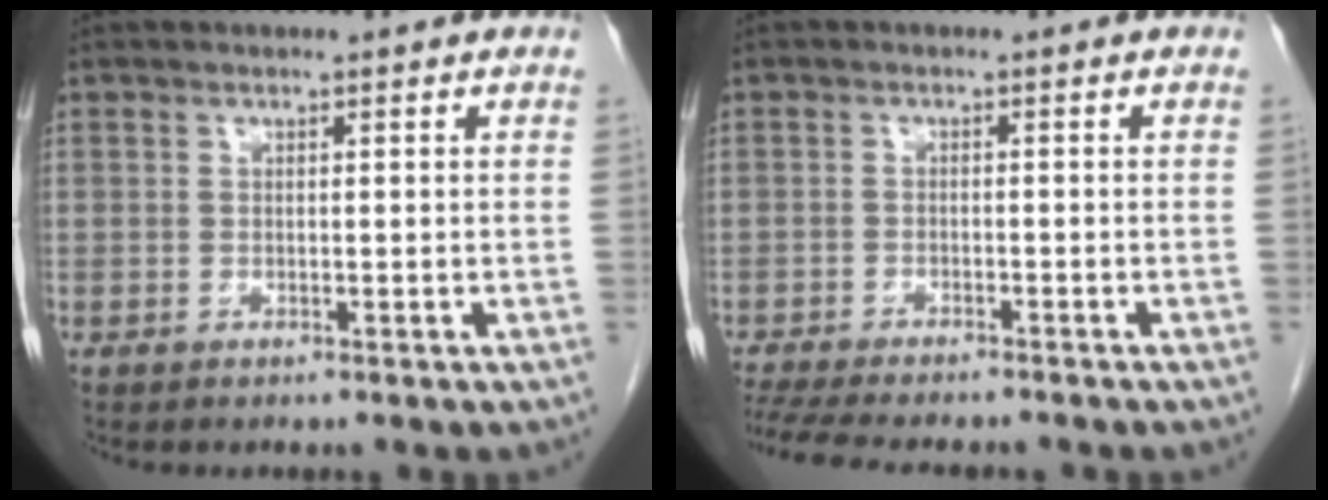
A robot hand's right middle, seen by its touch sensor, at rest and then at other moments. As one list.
[{"total": 13.2, "force": [-11.5, 2.8, 5.8], "torque": [-0.116, -0.016, -0.161]}]